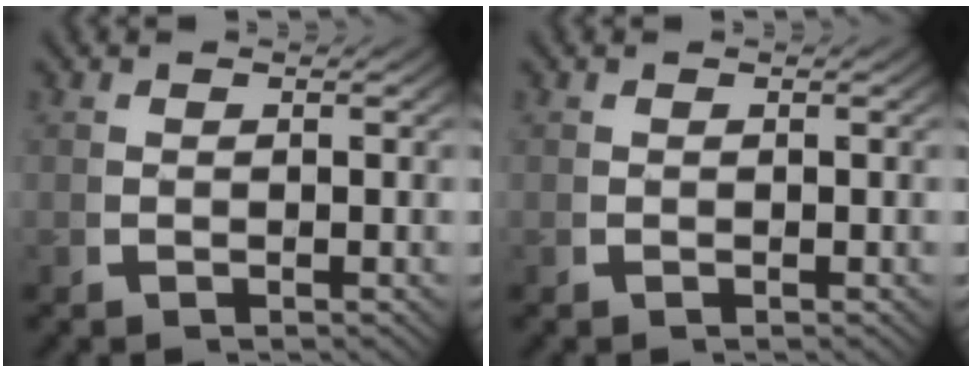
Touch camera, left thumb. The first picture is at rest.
{"total": 0.0}